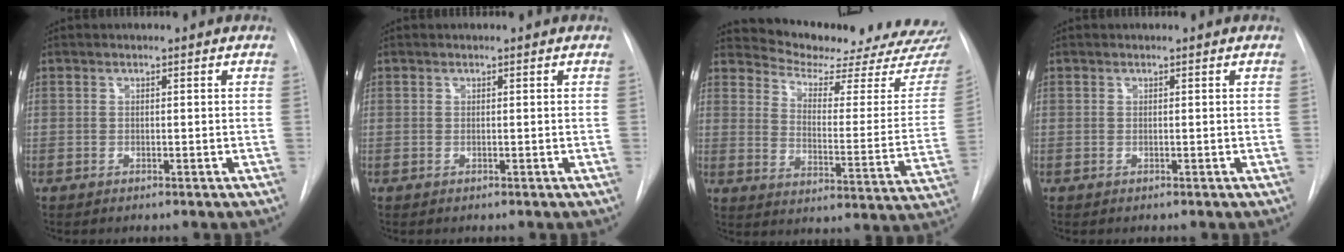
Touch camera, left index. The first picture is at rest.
{"total": 0.0}
{"total": 20.9, "force": [19.8, 2.2, 6.3], "torque": [-0.088, -0.099, 0.246]}
{"total": 0.0}